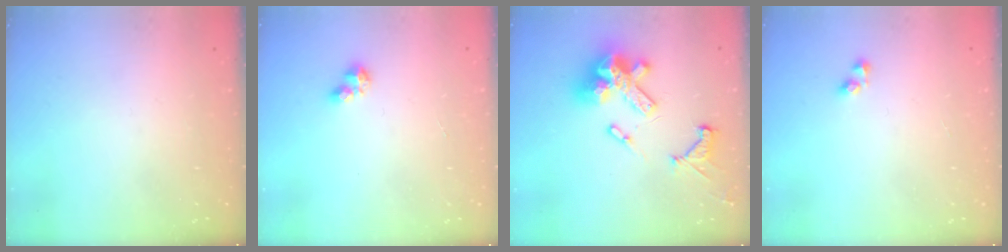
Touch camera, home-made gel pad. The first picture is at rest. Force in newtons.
{"total": 4.2, "press": 4.2, "slide": 0.5}
{"total": 17.5, "press": 17.4, "slide": 1.9}
{"total": 3.8, "press": 3.6, "slide": 1.2}